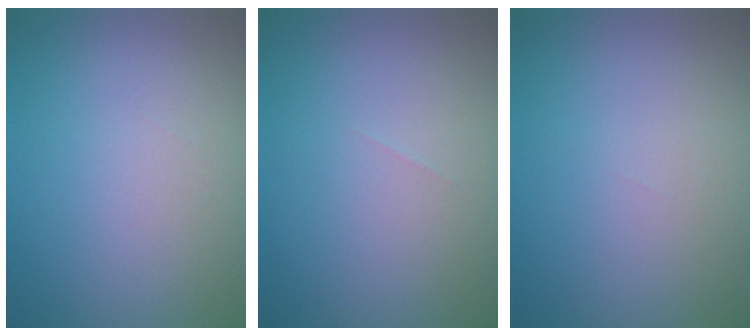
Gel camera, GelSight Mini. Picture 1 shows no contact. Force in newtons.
{"total": 0.0}
{"total": 0.0}